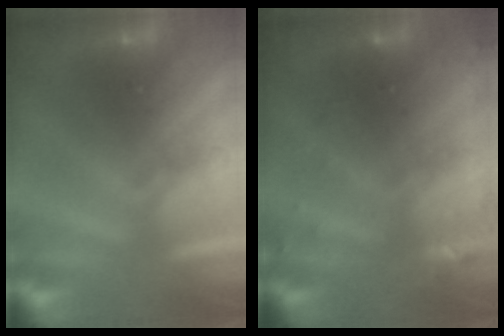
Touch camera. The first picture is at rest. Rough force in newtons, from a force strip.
{"total": 2.9}